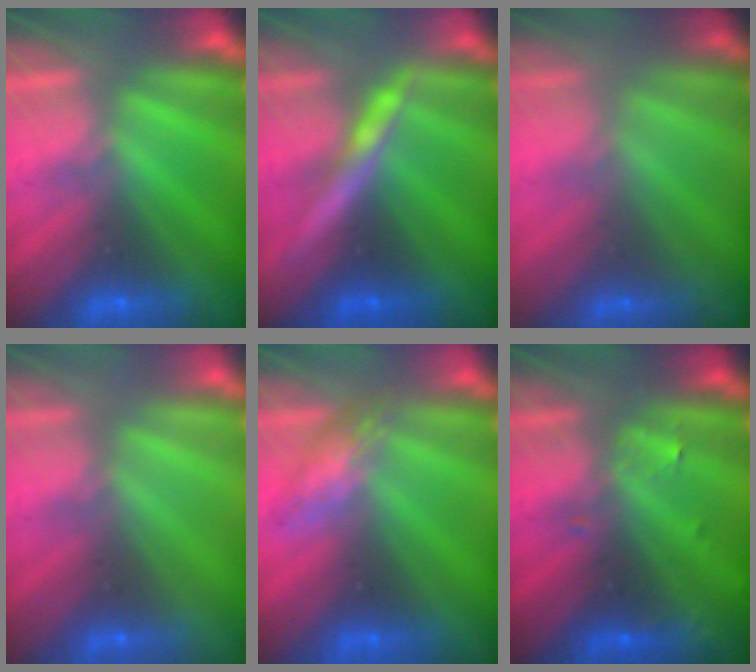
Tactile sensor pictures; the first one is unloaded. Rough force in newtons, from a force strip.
{"total": 2.9}
{"total": 1.6}
{"total": 2.9}
{"total": 2.8}
{"total": 2.9}